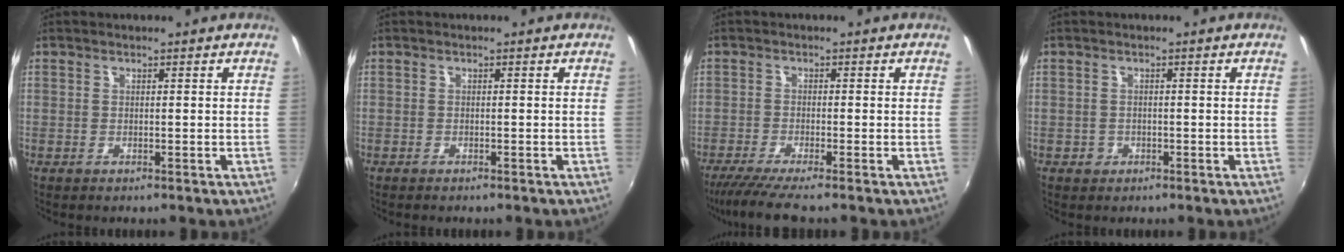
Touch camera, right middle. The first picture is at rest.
{"total": 1.0, "force": [-0.8, 0.3, 0.4], "torque": [-0.011, -0.004, -0.015]}
{"total": 5.9, "force": [-5.0, -0.8, 3.0], "torque": [-0.076, -0.024, -0.089]}
{"total": 1.4, "force": [-0.7, 1.2, 0.2], "torque": [-0.004, -0.001, -0.009]}